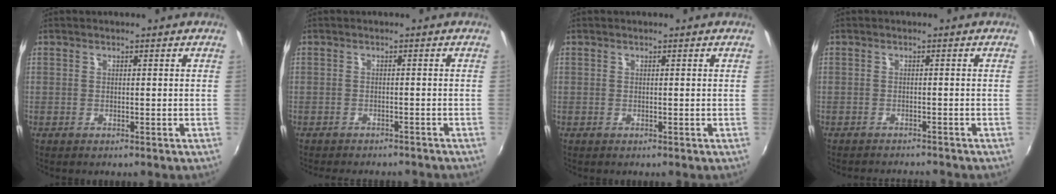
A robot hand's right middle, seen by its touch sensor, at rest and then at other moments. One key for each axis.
{"total": 5.2, "fx": -4.6, "fy": 1.8, "fz": 1.6, "tx": -0.042, "ty": -0.006, "tz": -0.064}
{"total": 0.0}
{"total": 4.5, "fx": -4.3, "fy": 0.6, "fz": 1.2, "tx": -0.035, "ty": -0.012, "tz": -0.064}